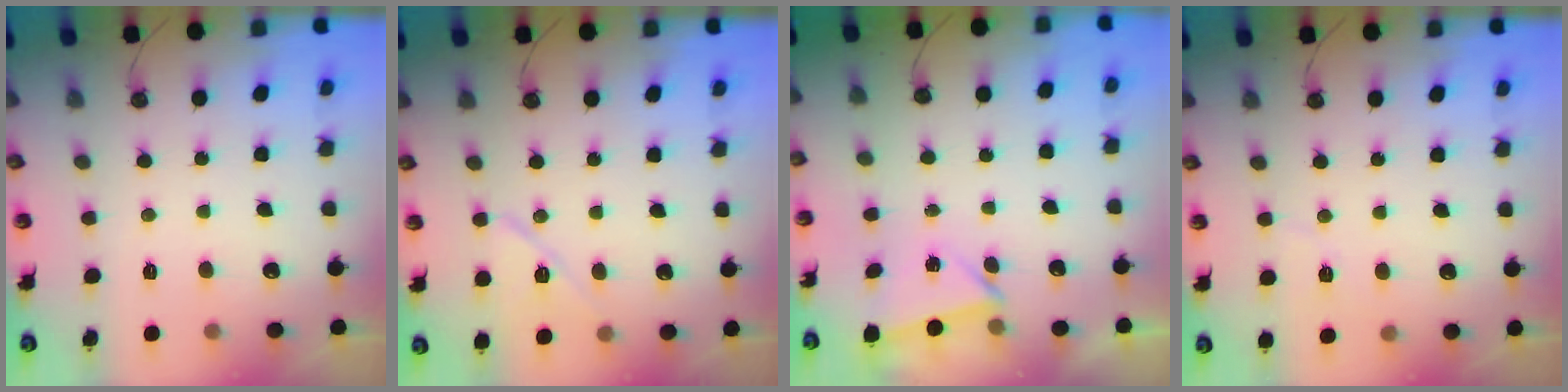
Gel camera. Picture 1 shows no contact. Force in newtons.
{"total": 9.2, "press": 9.2, "slide": 0.9}
{"total": 2.3, "press": 2.0, "slide": 1.2}
{"total": 5.2, "press": 4.6, "slide": 2.4}